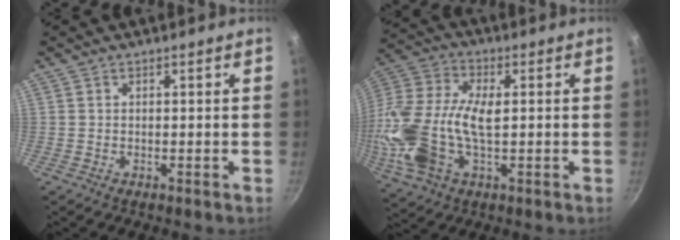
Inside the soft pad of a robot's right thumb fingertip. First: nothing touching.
{"total": 19.4, "force": [-0.6, 10.8, 16.1], "torque": [-0.332, 0.019, -0.020]}